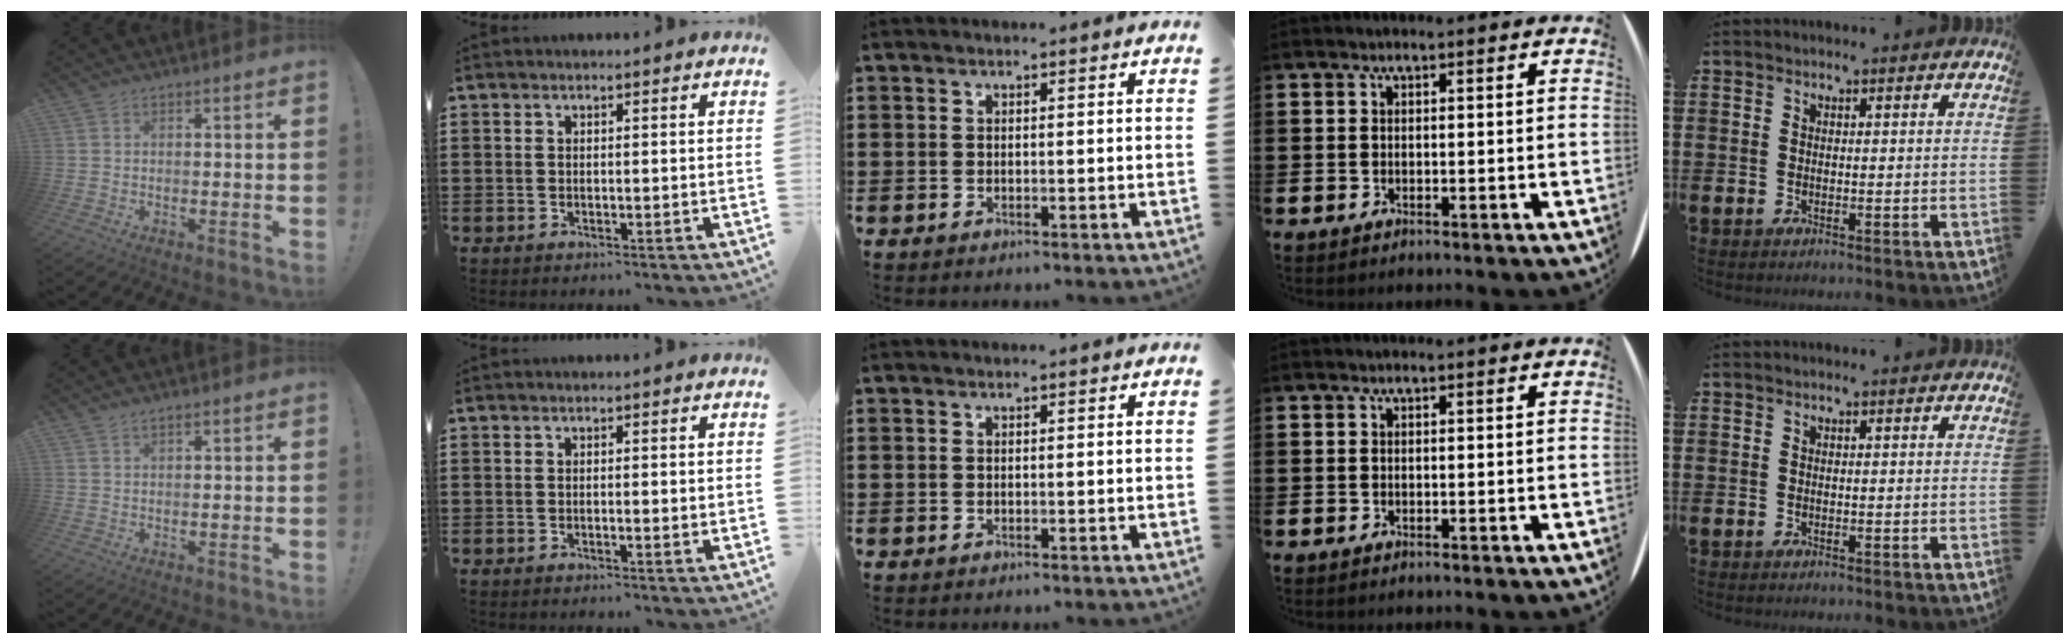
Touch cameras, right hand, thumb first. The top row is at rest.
{"thumb": {"total": 1.1, "force": [1.0, 0.2, 0.5], "torque": [-0.010, -0.001, 0.019]}, "index": {"total": 0.6, "force": [-0.1, 0.1, 0.6], "torque": [-0.012, -0.003, 0.000]}}